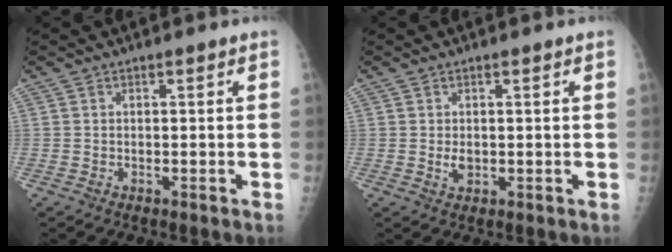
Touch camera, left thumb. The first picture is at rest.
{"total": 2.1, "force": [0.2, 1.3, 1.7], "torque": [-0.023, -0.004, 0.008]}